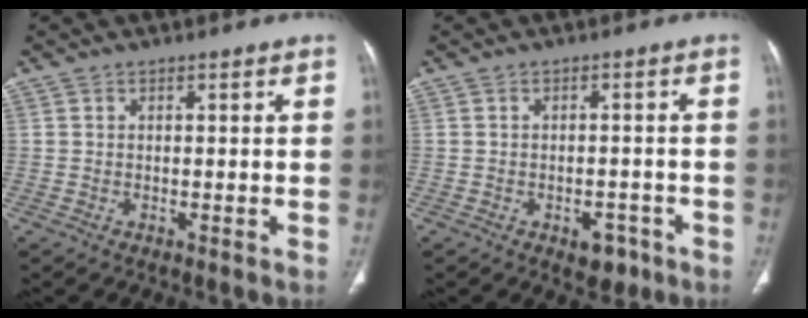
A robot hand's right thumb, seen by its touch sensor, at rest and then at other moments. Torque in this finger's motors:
{"motor_torque": [2.36, 1.65, 0.42, -0.86, -0.01]}